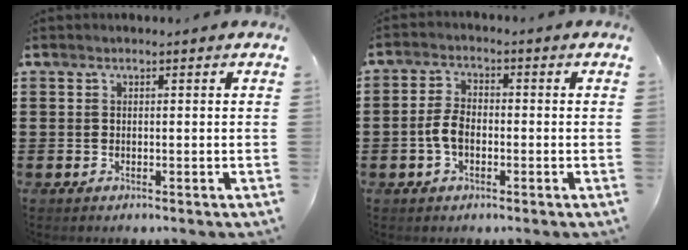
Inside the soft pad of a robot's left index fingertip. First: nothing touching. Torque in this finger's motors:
{"motor_torque": [1.17, 0.70, 0.22, 0.09]}